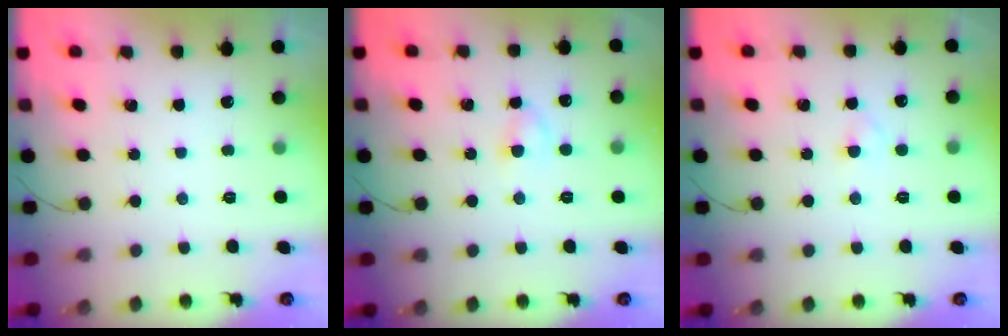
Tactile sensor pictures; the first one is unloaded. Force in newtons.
{"total": 2.8, "press": 2.5, "slide": 1.2}
{"total": 1.8, "press": 1.6, "slide": 0.9}